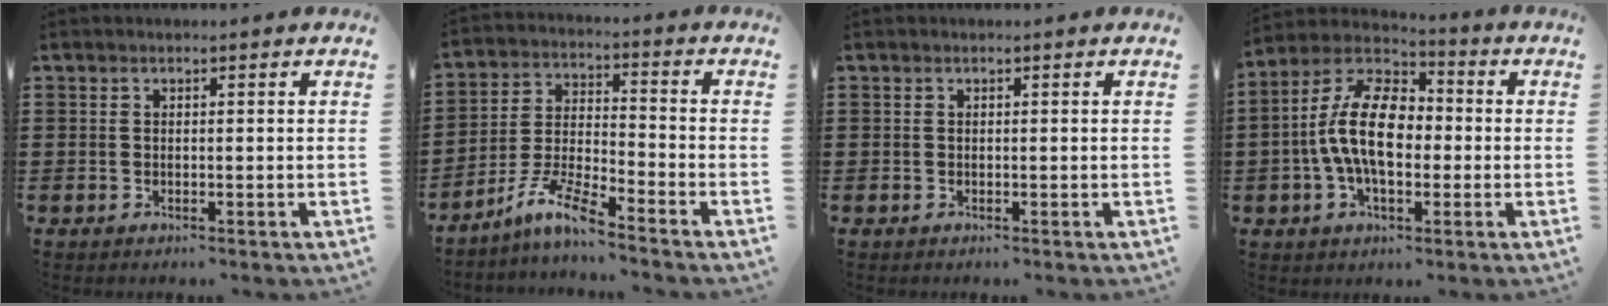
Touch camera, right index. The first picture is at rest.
{"total": 7.6, "force": [-6.3, 0.4, 4.1], "torque": [-0.102, -0.010, -0.128]}
{"total": 0.0}
{"total": 12.2, "force": [-0.7, 6.6, 10.3], "torque": [-0.242, 0.000, -0.021]}